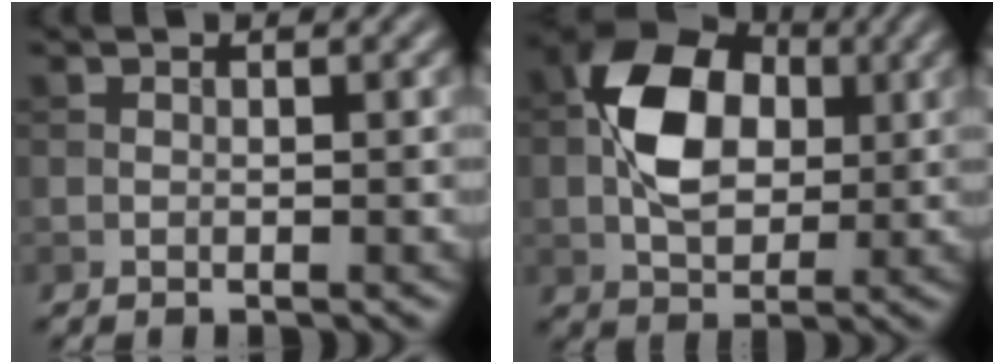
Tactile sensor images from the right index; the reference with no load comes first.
{"total": 8.5, "force": [0.8, 5.8, 6.1], "torque": [-0.116, 0.011, 0.008]}